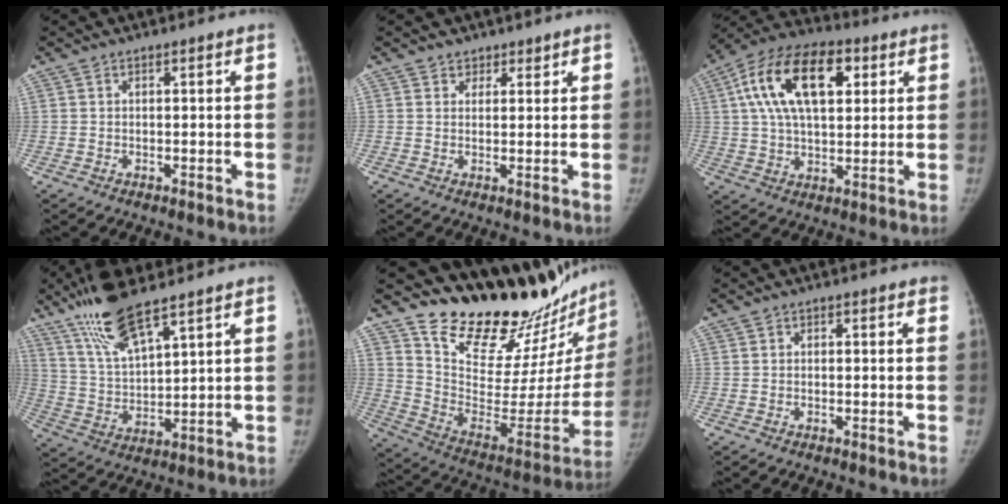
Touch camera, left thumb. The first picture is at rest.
{"total": 2.2, "force": [1.7, 1.3, -0.1], "torque": [0.021, -0.009, 0.023]}
{"total": 19.8, "force": [6.1, 11.1, 15.2], "torque": [-0.247, 0.008, 0.091]}
{"total": 12.7, "force": [9.2, 2.6, 8.3], "torque": [-0.162, -0.040, 0.190]}
{"total": 28.8, "force": [25.9, 7.8, 10.1], "torque": [-0.121, -0.202, 0.376]}
{"total": 0.5, "force": [0.1, 0.4, 0.2], "torque": [0.007, -0.006, -0.007]}